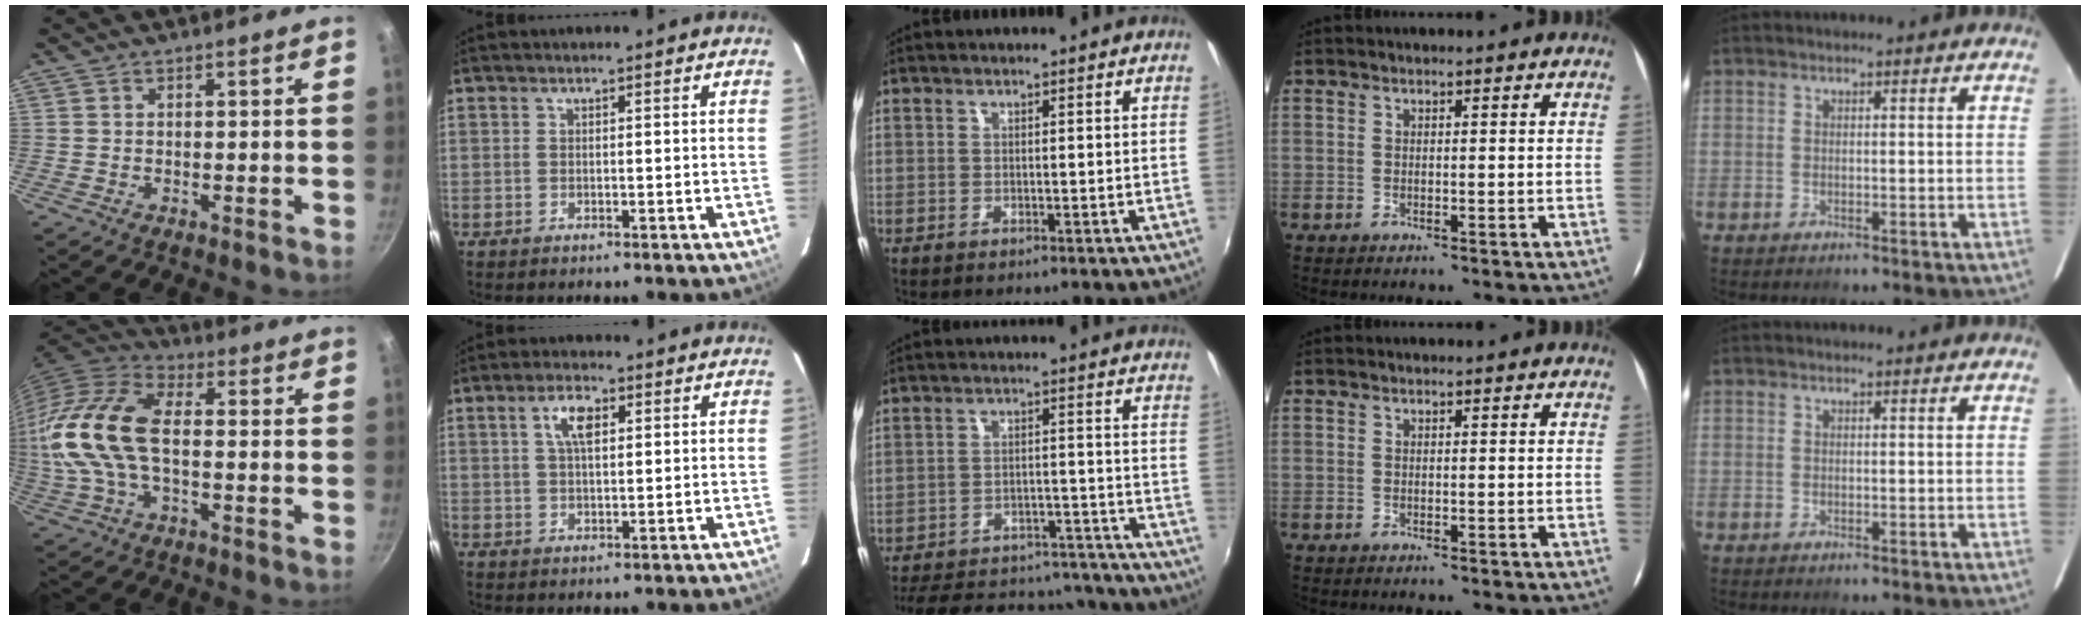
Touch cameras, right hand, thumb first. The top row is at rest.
{"thumb": {"total": 18.1, "force": [-0.4, 9.6, 15.4], "torque": [-0.309, 0.026, -0.022]}, "index": {"total": 4.9, "force": [1.7, 2.0, 4.1], "torque": [-0.074, 0.010, 0.032]}, "middle": {"total": 25.2, "force": [-22.0, 9.0, 8.4], "torque": [-0.177, 0.040, -0.266]}}